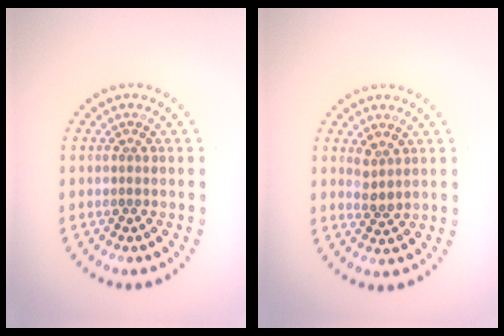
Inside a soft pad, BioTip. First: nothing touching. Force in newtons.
{"total": 1.6, "press": 1.3, "slide": 1.0}